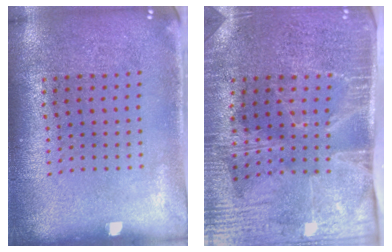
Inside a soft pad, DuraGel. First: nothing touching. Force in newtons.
{"total": 4.2, "press": 3.5, "slide": 2.2}